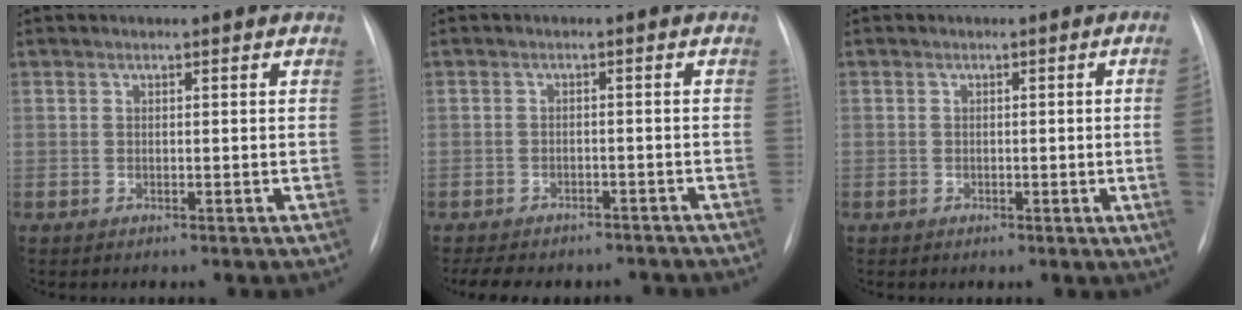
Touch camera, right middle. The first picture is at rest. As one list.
[{"total": 10.4, "force": [-8.7, 4.6, 3.2], "torque": [-0.058, 0.006, -0.106]}, {"total": 3.8, "force": [-0.3, -0.8, 3.8], "torque": [-0.049, -0.007, -0.003]}]